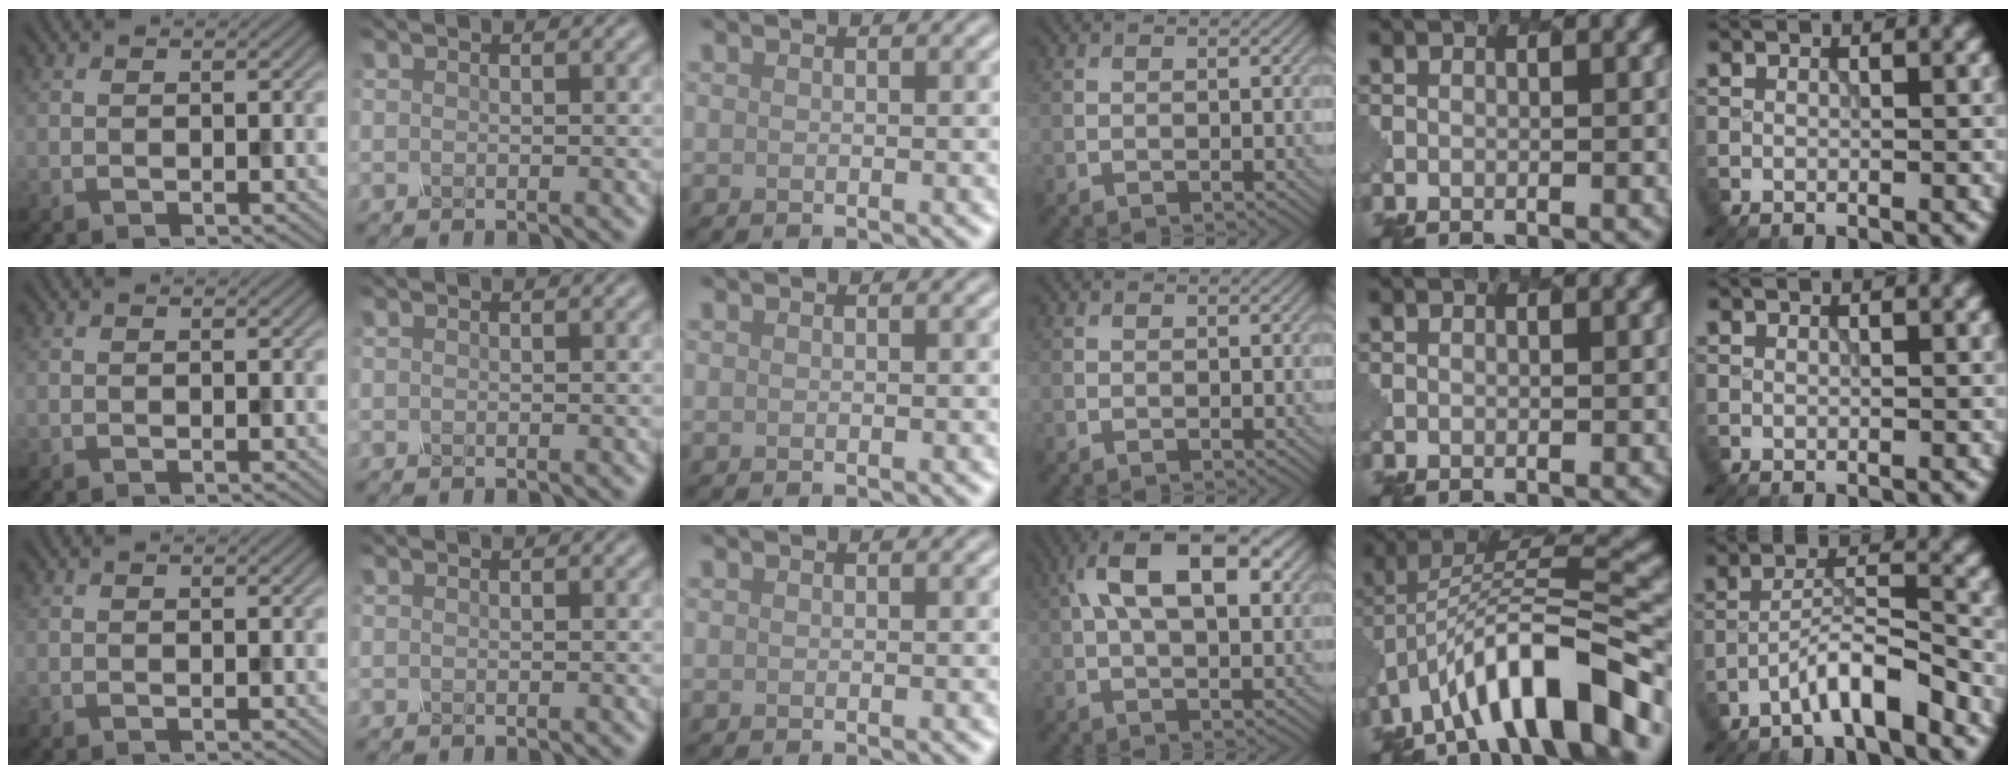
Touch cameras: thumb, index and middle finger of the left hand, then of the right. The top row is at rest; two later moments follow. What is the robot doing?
{"motion": "shake", "object": "salt shaker"}